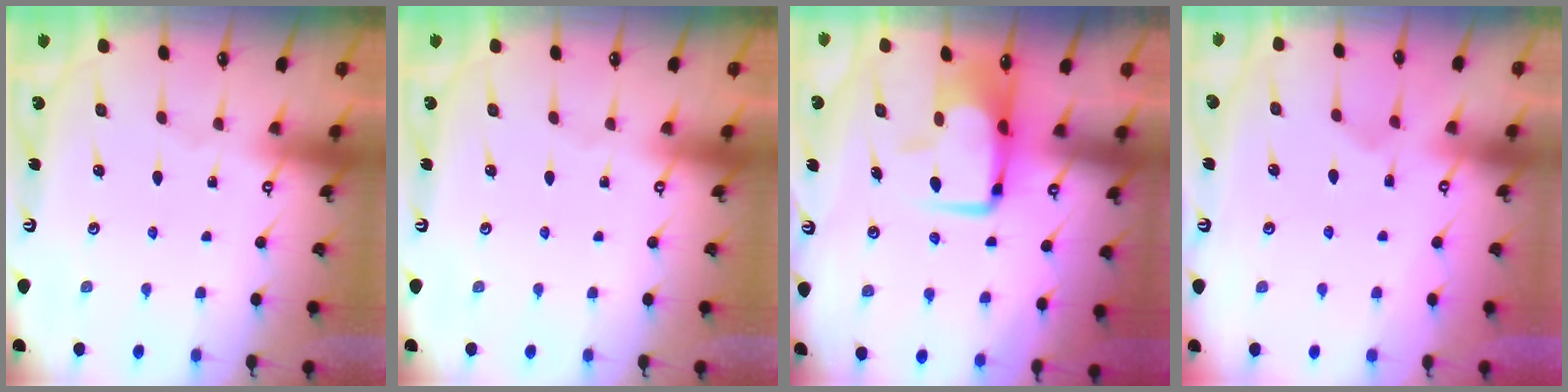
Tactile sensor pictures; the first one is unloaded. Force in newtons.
{"total": 0.0}
{"total": 7.7, "press": 7.5, "slide": 1.8}
{"total": 2.9, "press": 2.7, "slide": 1.1}